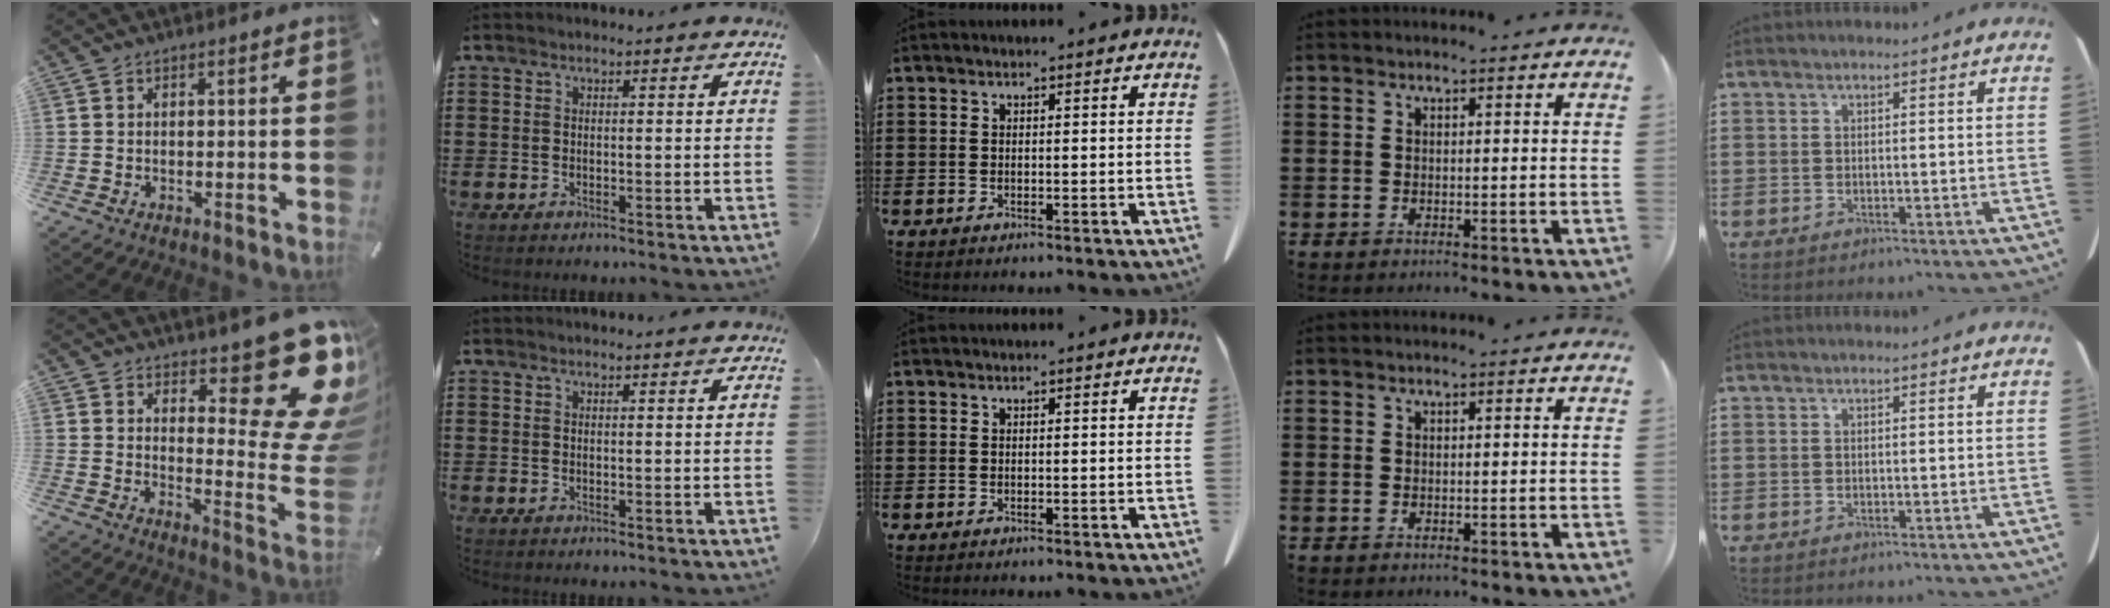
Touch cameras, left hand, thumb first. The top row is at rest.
{"thumb": {"total": 20.5, "force": [12.1, 9.1, 13.8], "torque": [-0.138, -0.114, 0.201]}, "index": {"total": 0.5, "force": [0.5, -0.1, 0.2], "torque": [-0.004, -0.001, 0.010]}}